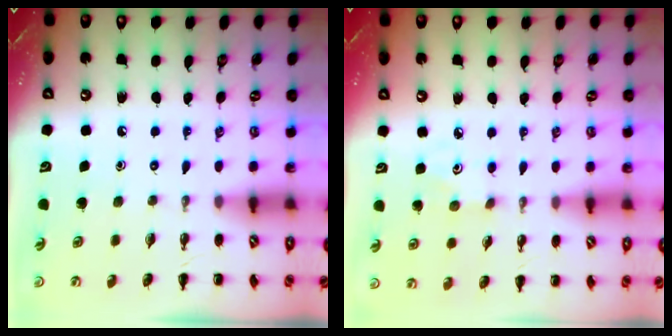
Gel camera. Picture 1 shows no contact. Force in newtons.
{"total": 2.7, "press": 2.7, "slide": 0.5}